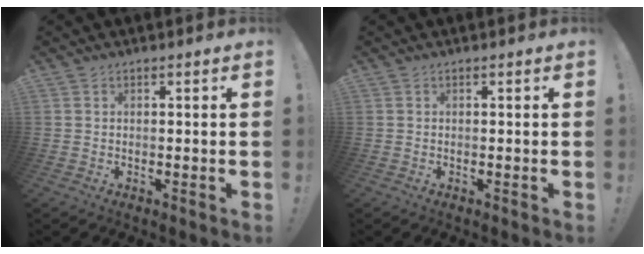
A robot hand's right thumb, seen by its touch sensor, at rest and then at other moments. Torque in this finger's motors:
{"motor_torque": [0.00, 0.00, 0.00, 0.00, 0.00]}